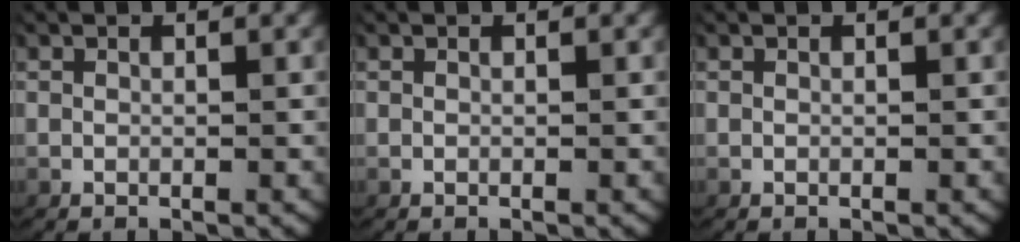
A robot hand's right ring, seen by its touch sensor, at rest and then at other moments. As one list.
[{"total": 0.0}, {"total": 0.0}]